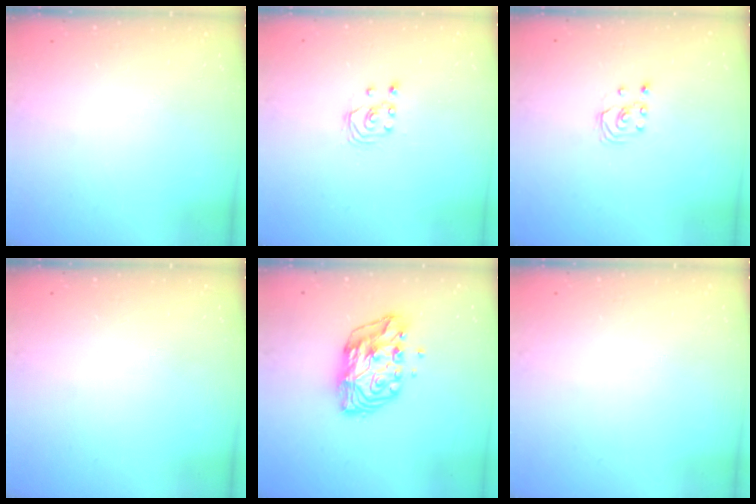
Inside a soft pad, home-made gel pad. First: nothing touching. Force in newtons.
{"total": 2.1, "press": 2.1, "slide": 0.3}
{"total": 1.8, "press": 1.8, "slide": 0.2}
{"total": 0.0}
{"total": 10.5, "press": 10.5, "slide": 1.1}
{"total": 0.0}